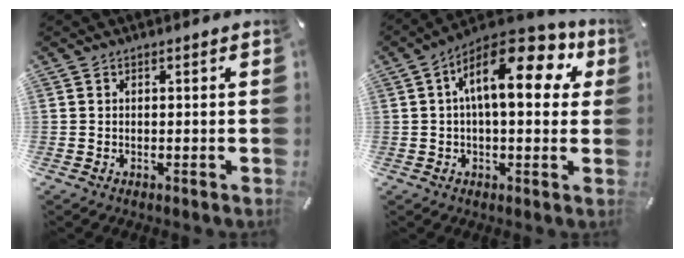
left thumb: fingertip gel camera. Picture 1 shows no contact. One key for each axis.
{"total": 16.5, "fx": 5.4, "fy": 7.5, "fz": 13.7, "tx": -0.217, "ty": -0.023, "tz": 0.089}